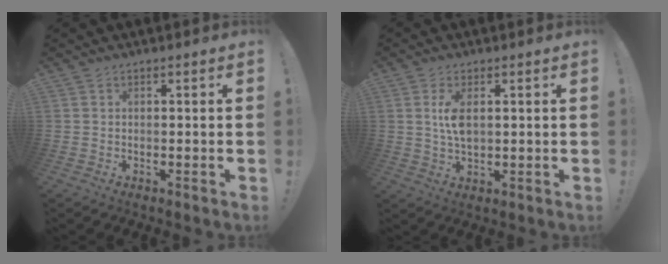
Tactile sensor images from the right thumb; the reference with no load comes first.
{"total": 5.6, "force": [1.1, 2.6, 4.9], "torque": [-0.080, -0.006, 0.013]}